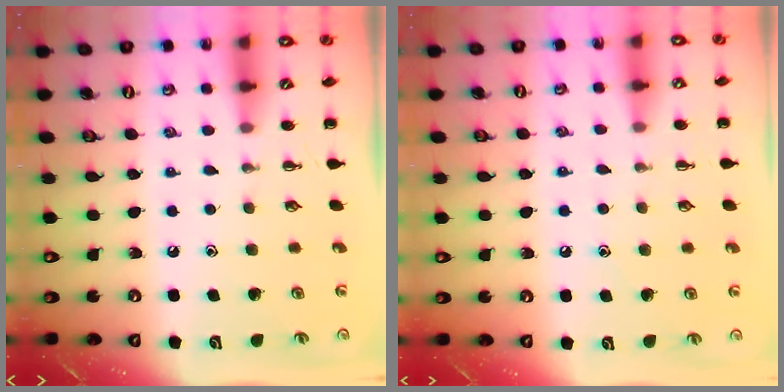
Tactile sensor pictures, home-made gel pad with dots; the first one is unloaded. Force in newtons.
{"total": 7.1, "press": 6.8, "slide": 2.1}